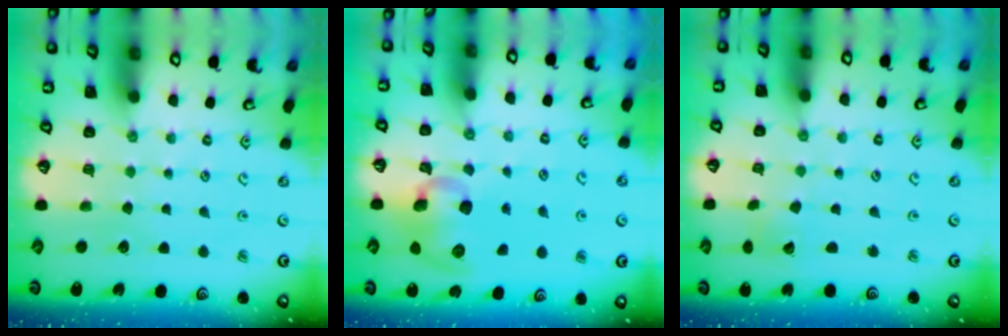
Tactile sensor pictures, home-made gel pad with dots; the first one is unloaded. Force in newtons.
{"total": 11.7, "press": 11.5, "slide": 1.6}
{"total": 2.8, "press": 2.8, "slide": 0.4}